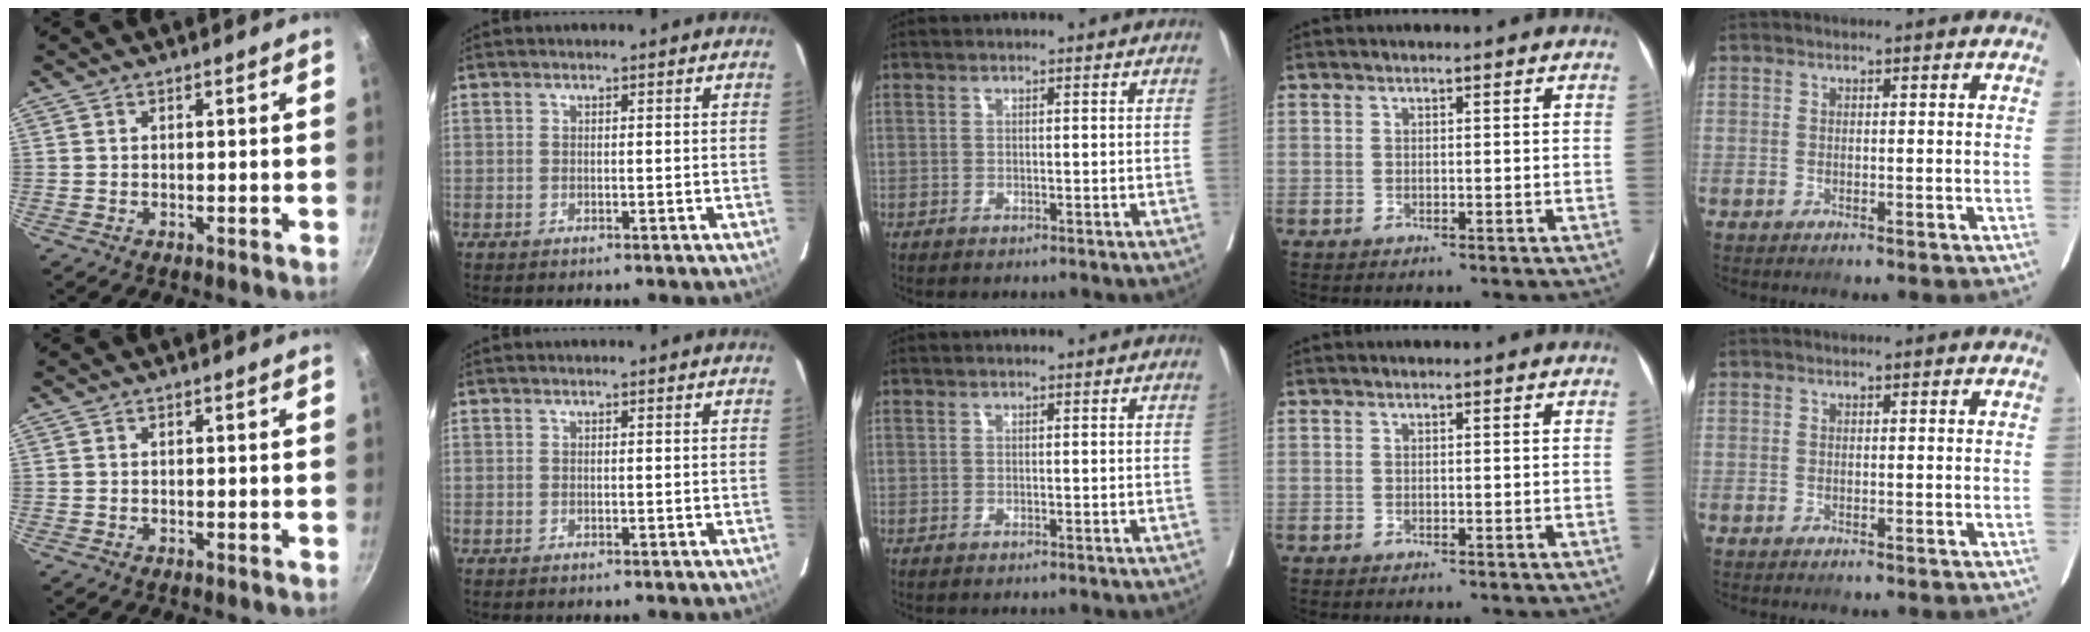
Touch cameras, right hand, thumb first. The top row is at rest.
{}